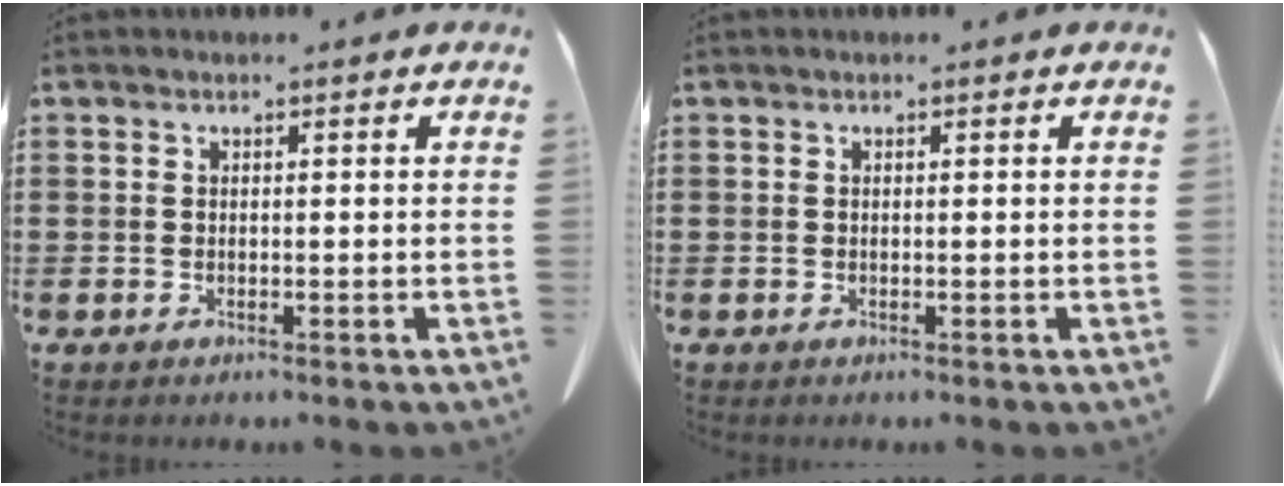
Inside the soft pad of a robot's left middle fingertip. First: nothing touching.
{"total": 0.0}